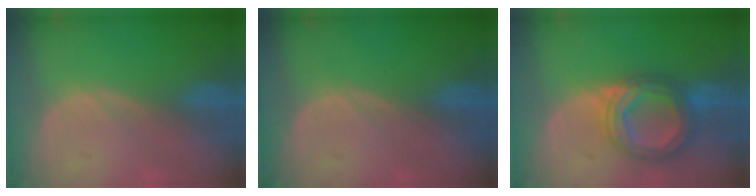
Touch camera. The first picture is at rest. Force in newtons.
{"total": 0.0}
{"total": 8.5, "press": 8.5, "slide": 0.6}